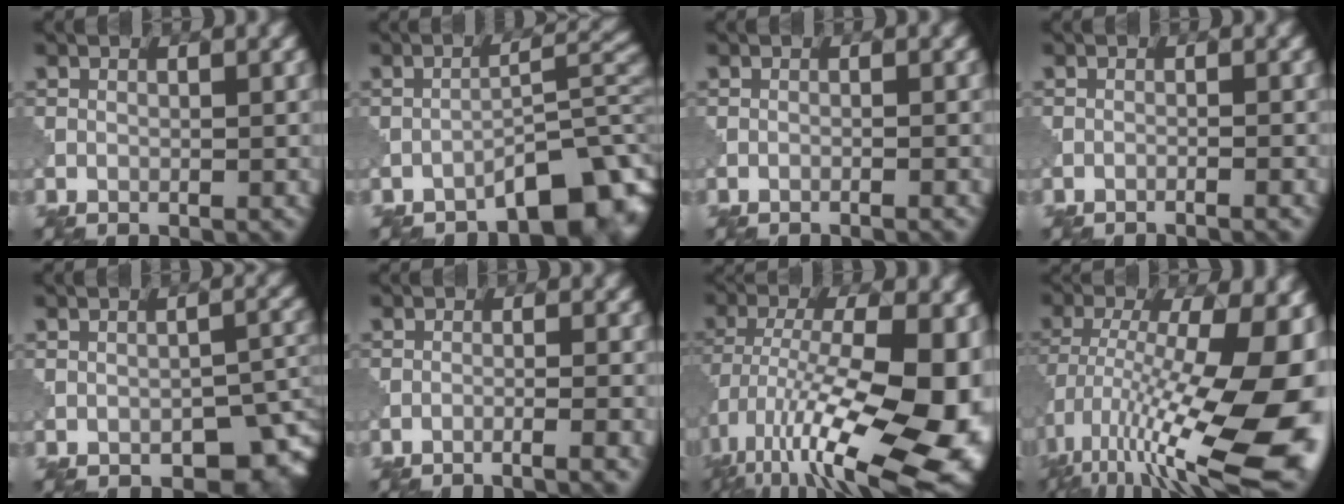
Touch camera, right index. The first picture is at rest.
{"total": 7.2, "force": [-5.1, 2.2, 4.5], "torque": [-0.046, 0.015, -0.076]}
{"total": 0.8, "force": [-0.5, 0.2, 0.5], "torque": [-0.009, 0.001, -0.017]}
{"total": 1.4, "force": [-0.9, 0.3, 1.0], "torque": [-0.011, 0.004, -0.027]}
{"total": 4.5, "force": [-2.5, 2.5, 2.8], "torque": [-0.023, -0.009, -0.025]}
{"total": 3.1, "force": [-2.1, 0.5, 2.2], "torque": [-0.026, 0.015, -0.046]}
{"total": 18.4, "force": [-6.5, 8.0, 15.3], "torque": [-0.248, -0.012, -0.089]}
{"total": 17.4, "force": [-5.2, 6.1, 15.5], "torque": [-0.259, 0.003, -0.087]}